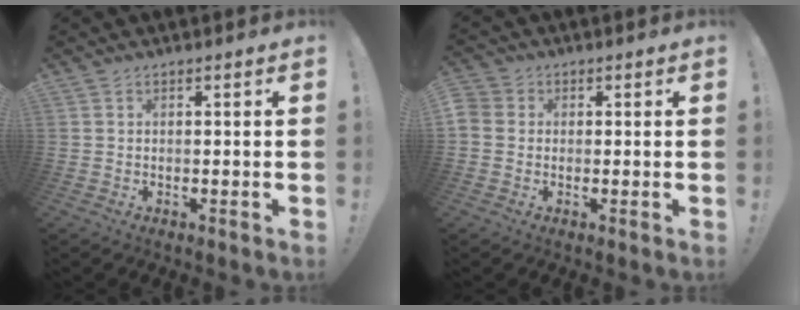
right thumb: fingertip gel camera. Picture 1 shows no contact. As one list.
[{"total": 3.8, "force": [0.0, 3.5, 1.5], "torque": [-0.034, 0.008, 0.000]}]